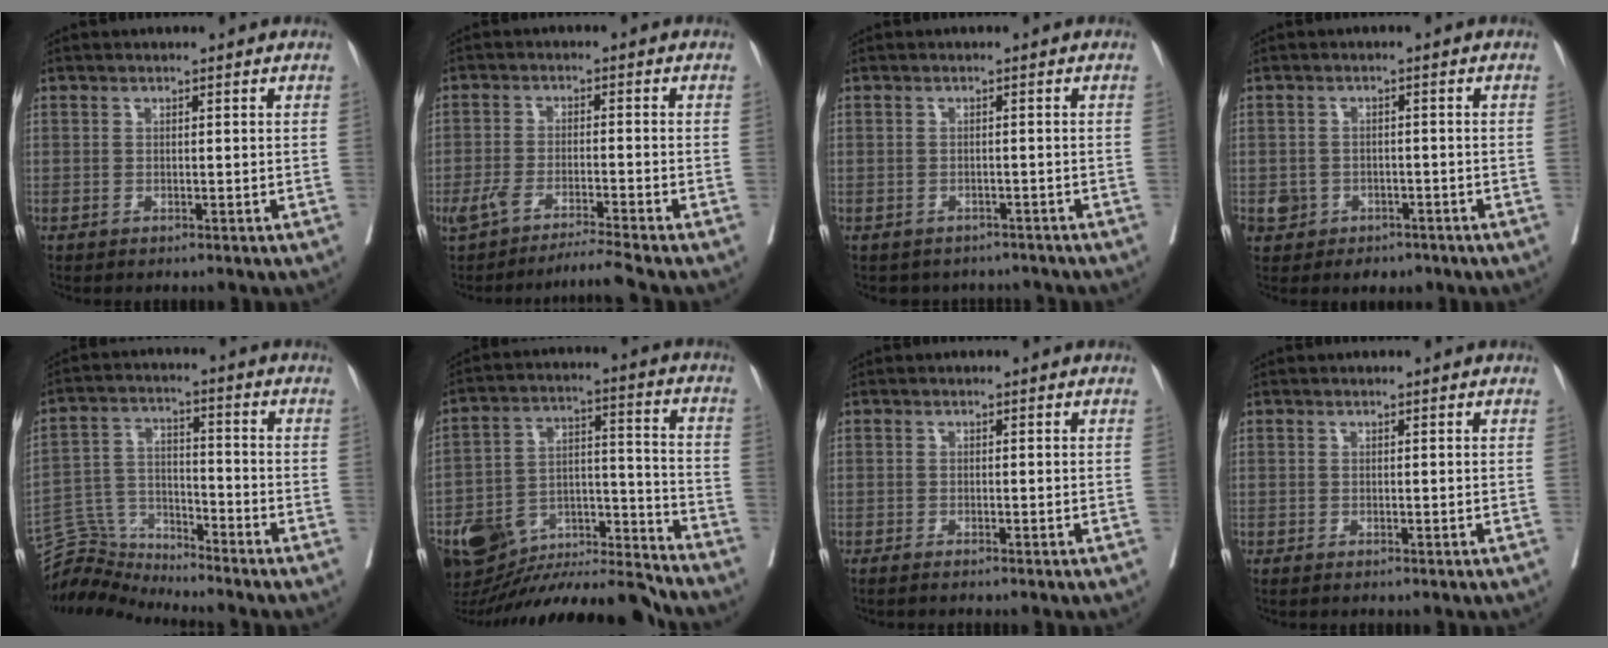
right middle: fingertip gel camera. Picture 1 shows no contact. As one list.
[{"total": 5.8, "force": [-5.0, -1.3, 2.7], "torque": [-0.053, -0.009, -0.088]}, {"total": 5.1, "force": [-4.6, 2.2, 0.1], "torque": [0.006, 0.011, -0.050]}, {"total": 4.6, "force": [-2.2, 3.9, 1.1], "torque": [-0.015, 0.012, -0.023]}, {"total": 6.9, "force": [-6.7, -0.3, -1.8], "torque": [0.021, 0.024, -0.125]}, {"total": 20.0, "force": [-17.4, 4.9, 8.5], "torque": [-0.159, 0.036, -0.287]}, {"total": 1.7, "force": [-1.5, -0.3, 0.8], "torque": [-0.010, 0.002, -0.019]}, {"total": 0.0}]